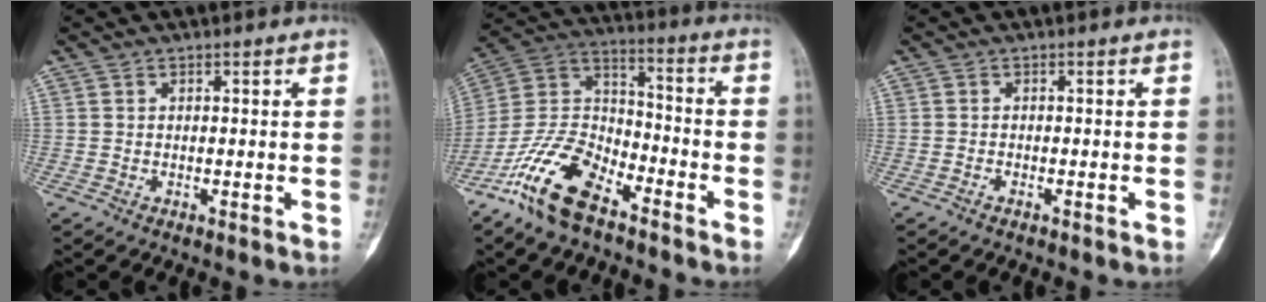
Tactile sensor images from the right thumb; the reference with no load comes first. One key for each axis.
{"total": 16.0, "fx": -10.7, "fy": 7.1, "fz": 9.6, "tx": -0.184, "ty": 0.065, "tz": -0.210}
{"total": 0.5, "fx": -0.5, "fy": 0.1, "fz": 0.2, "tx": -0.009, "ty": 0.003, "tz": -0.009}